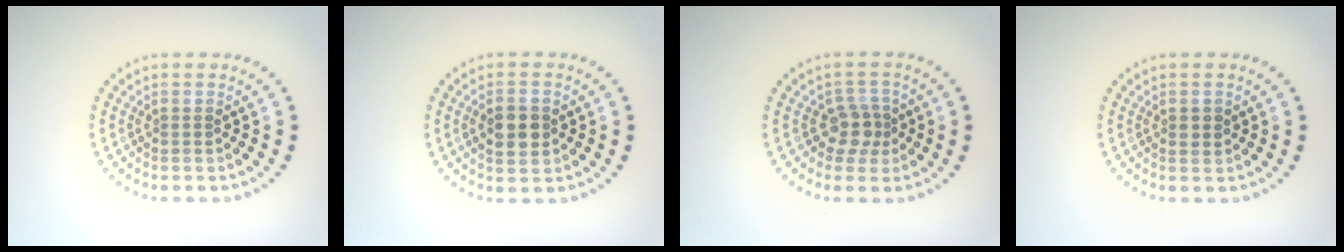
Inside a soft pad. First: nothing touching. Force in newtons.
{"total": 3.4, "press": 3.4, "slide": 0.1}
{"total": 2.5, "press": 2.0, "slide": 1.5}
{"total": 1.2, "press": 1.2, "slide": 0.2}